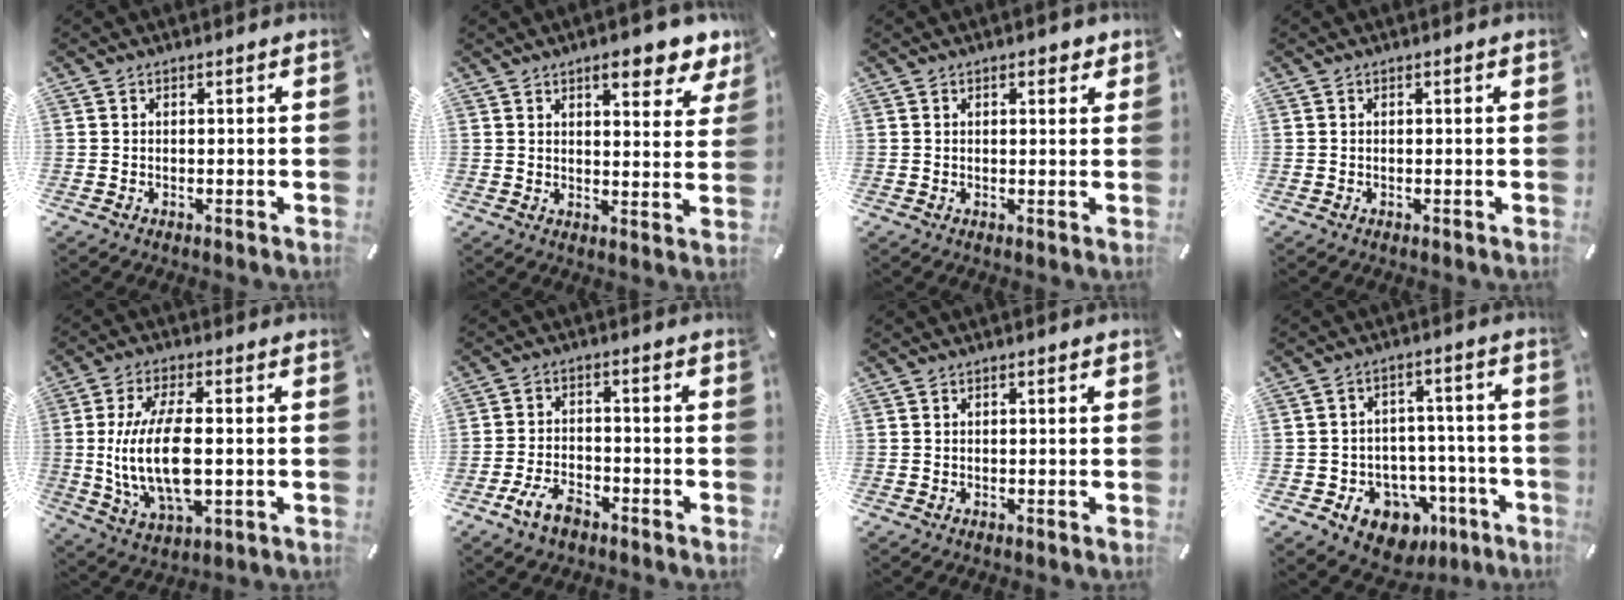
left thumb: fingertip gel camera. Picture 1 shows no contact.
{"total": 9.1, "force": [6.6, 3.2, 5.4], "torque": [-0.067, -0.037, 0.109]}
{"total": 1.9, "force": [1.1, 0.9, 1.3], "torque": [-0.012, -0.001, 0.014]}
{"total": 0.0}
{"total": 15.8, "force": [0.0, 7.1, 14.1], "torque": [-0.303, -0.016, -0.002]}
{"total": 6.8, "force": [-4.5, 3.6, 3.7], "torque": [-0.088, 0.018, -0.087]}
{"total": 0.0}
{"total": 10.2, "force": [-5.5, 7.9, 3.3], "torque": [-0.023, 0.032, -0.082]}